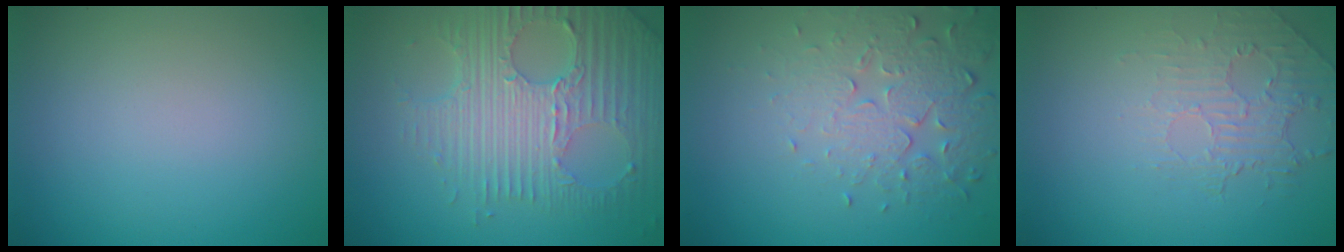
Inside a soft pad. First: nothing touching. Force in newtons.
{"total": 7.6, "press": 5.2, "slide": 5.6}
{"total": 5.1, "press": 3.8, "slide": 3.4}
{"total": 2.0, "press": 0.9, "slide": 1.8}